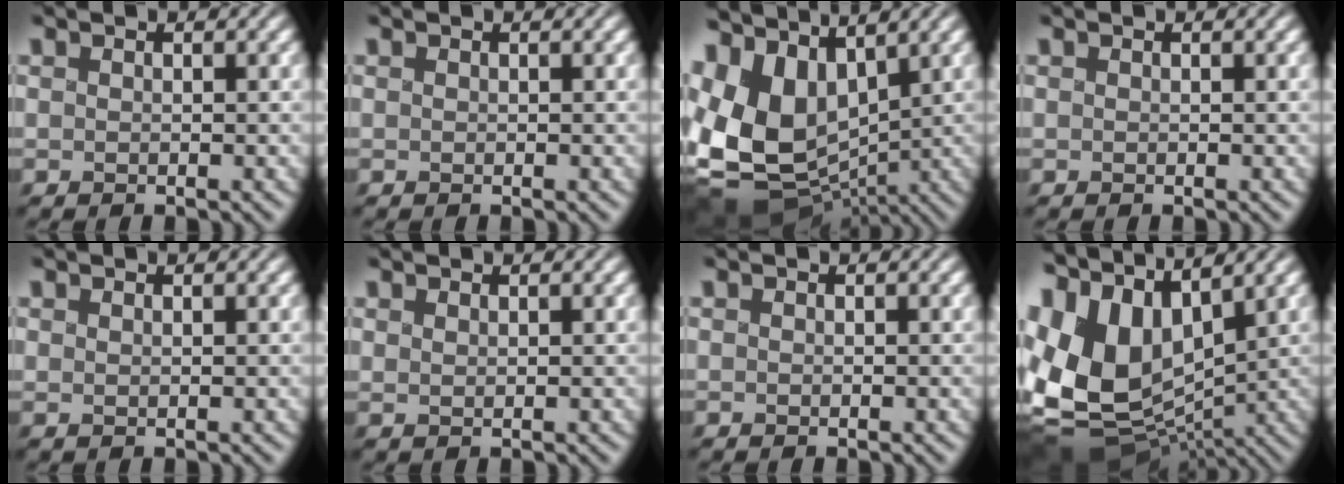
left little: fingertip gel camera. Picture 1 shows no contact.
{"total": 0.0}
{"total": 12.4, "force": [1.2, 8.7, 8.7], "torque": [-0.210, -0.012, 0.028]}
{"total": 0.0}
{"total": 0.6, "force": [0.4, 0.3, 0.4], "torque": [0.003, -0.001, 0.000]}
{"total": 1.0, "force": [0.7, 0.4, 0.6], "torque": [0.002, -0.001, 0.003]}
{"total": 0.0}
{"total": 14.5, "force": [1.8, 9.7, 10.7], "torque": [-0.253, -0.012, 0.042]}